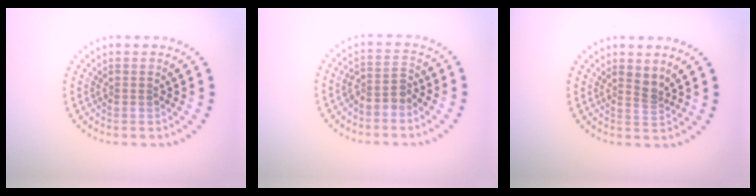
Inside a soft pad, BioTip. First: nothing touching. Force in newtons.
{"total": 2.0, "press": 1.6, "slide": 1.1}
{"total": 1.7, "press": 1.2, "slide": 1.1}